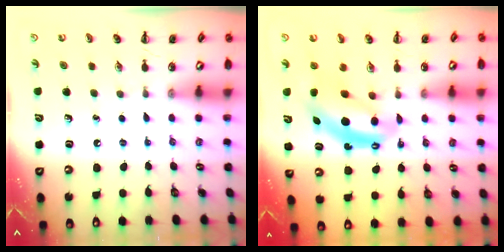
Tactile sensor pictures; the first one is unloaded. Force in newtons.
{"total": 6.8, "press": 6.6, "slide": 1.7}